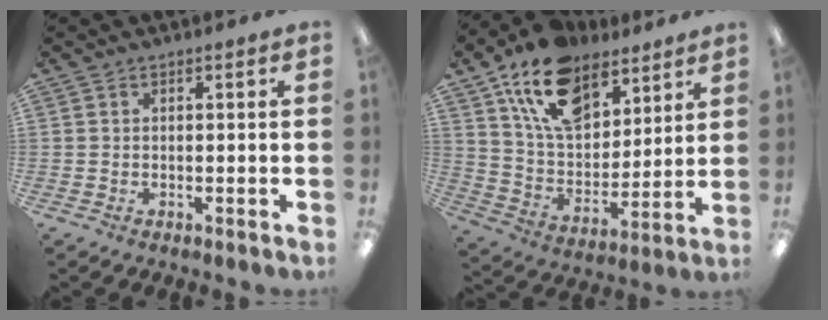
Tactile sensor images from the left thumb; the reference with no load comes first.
{"total": 17.8, "force": [11.4, 10.3, 9.0], "torque": [-0.163, -0.049, 0.209]}